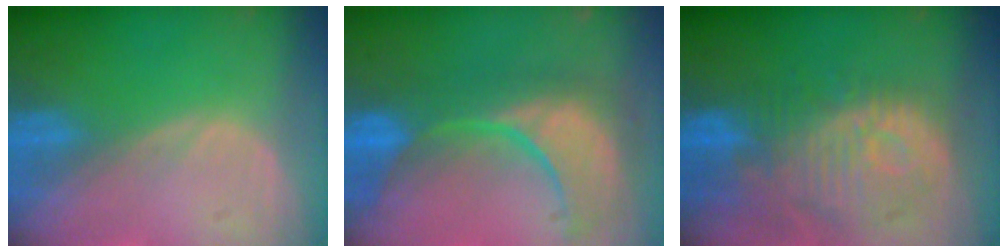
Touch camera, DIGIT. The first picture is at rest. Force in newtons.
{"total": 11.9, "press": 10.8, "slide": 4.8}
{"total": 12.4, "press": 11.1, "slide": 5.6}